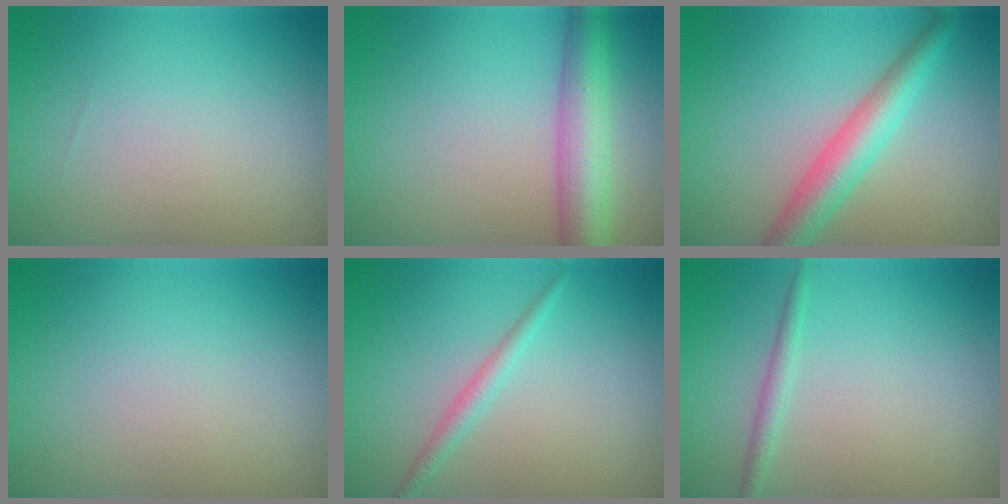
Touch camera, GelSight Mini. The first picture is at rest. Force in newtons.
{"total": 6.0, "press": 6.0, "slide": 0.2}
{"total": 4.5, "press": 4.5, "slide": 0.1}
{"total": 0.0}
{"total": 1.6, "press": 1.6, "slide": 0.1}
{"total": 1.3, "press": 1.3, "slide": 0.1}